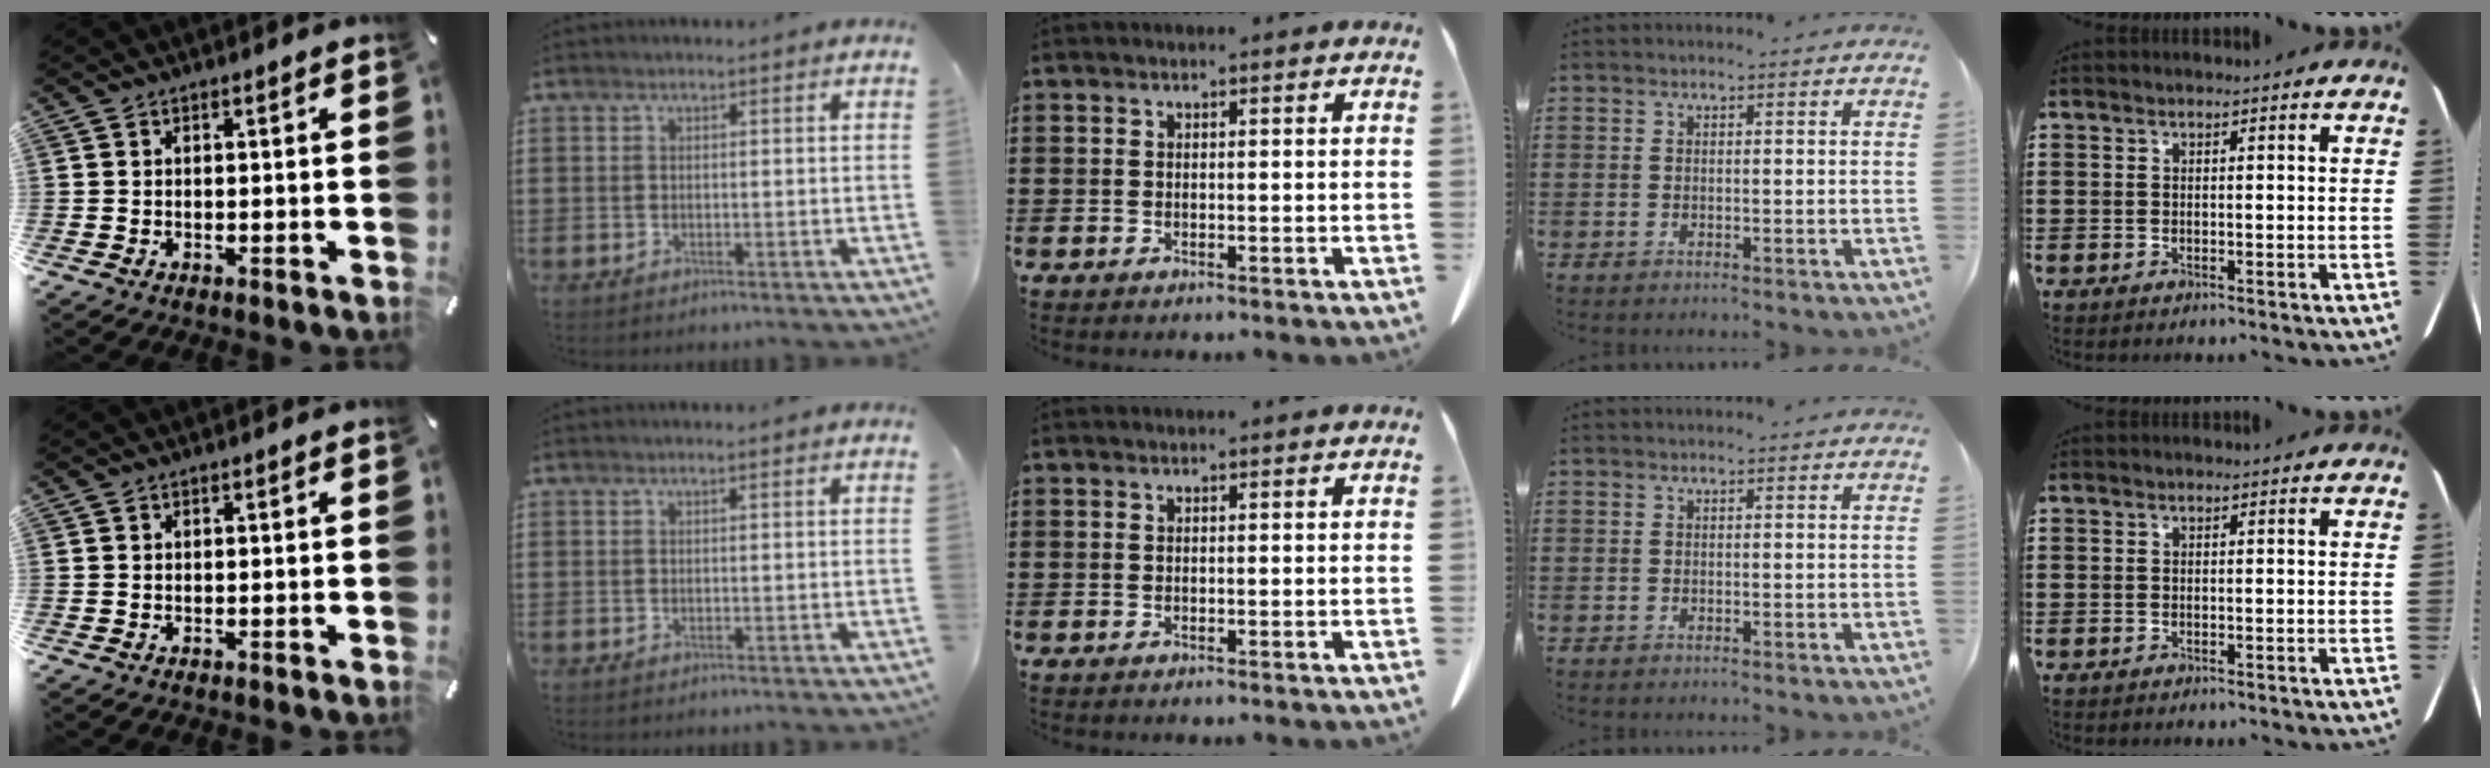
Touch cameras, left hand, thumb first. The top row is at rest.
{}